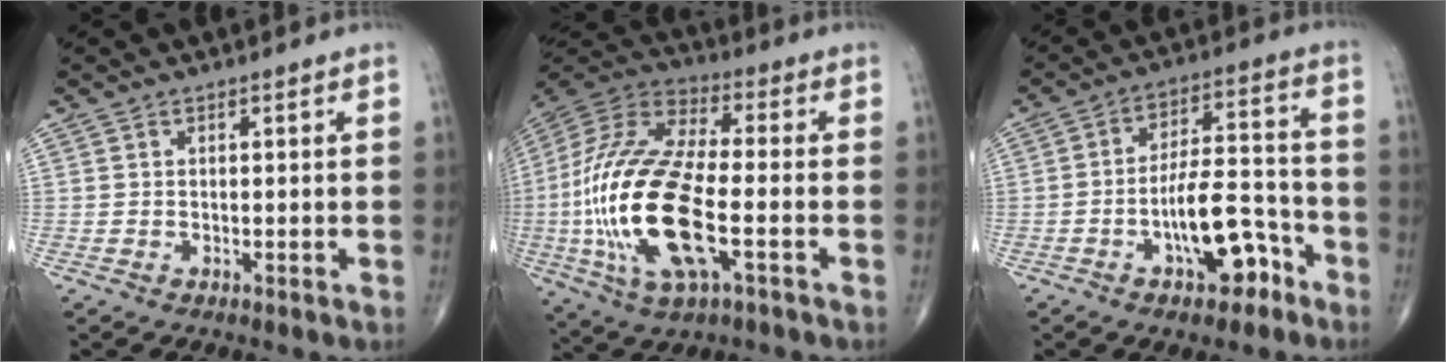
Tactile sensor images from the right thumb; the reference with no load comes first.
{"total": 25.7, "force": [-5.0, 9.8, 23.2], "torque": [-0.529, 0.003, -0.088]}
{"total": 12.2, "force": [-5.6, 5.4, 9.4], "torque": [-0.138, 0.052, -0.086]}